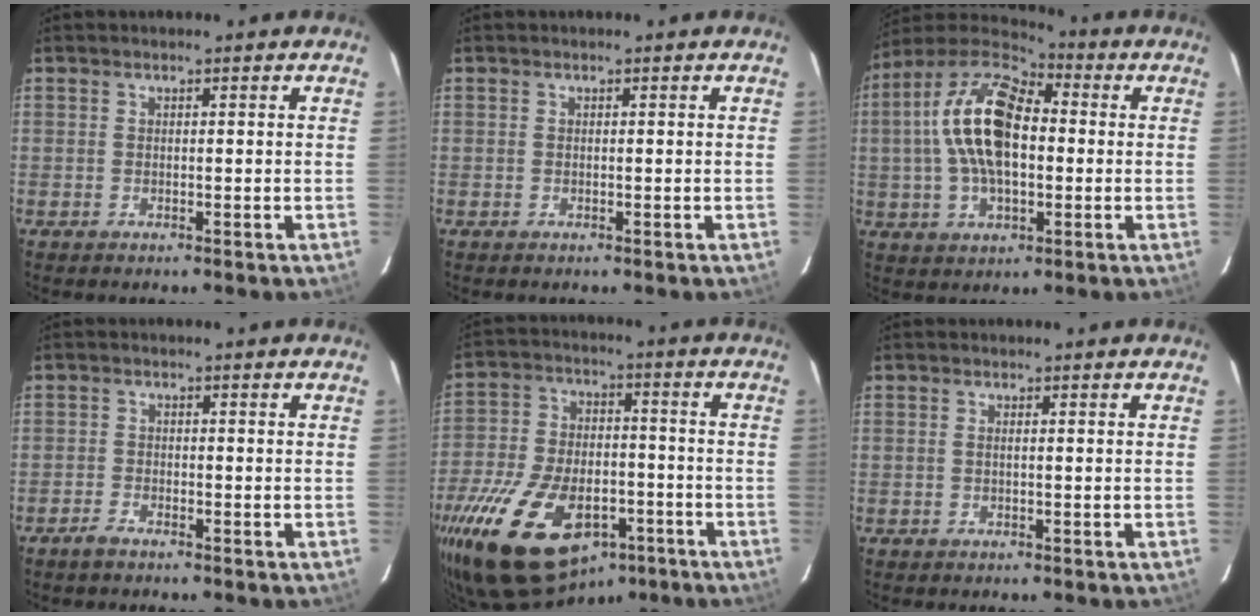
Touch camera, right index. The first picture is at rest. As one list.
[{"total": 0.0}, {"total": 17.1, "force": [0.9, 8.5, 14.8], "torque": [-0.286, 0.016, 0.006]}, {"total": 2.0, "force": [-2.0, 0.3, 0.4], "torque": [-0.020, -0.001, -0.040]}, {"total": 25.8, "force": [-14.5, 13.8, 16.2], "torque": [-0.335, -0.027, -0.224]}, {"total": 0.5, "force": [-0.1, -0.1, 0.5], "torque": [-0.010, 0.002, -0.003]}]